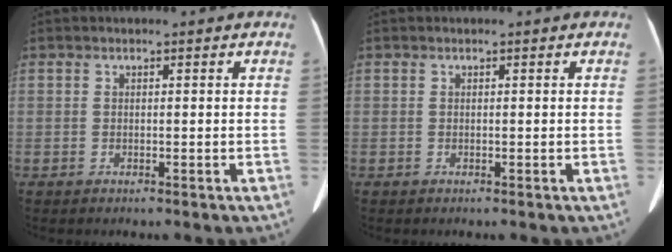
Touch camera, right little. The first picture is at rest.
{"total": 0.0}